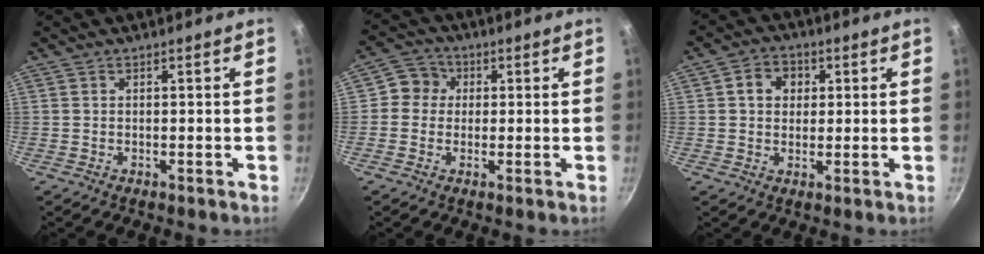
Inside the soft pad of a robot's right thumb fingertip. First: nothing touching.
{"total": 5.1, "force": [0.6, 4.9, 1.5], "torque": [0.007, 0.010, -0.006]}
{"total": 5.9, "force": [1.5, 4.9, 2.9], "torque": [-0.023, 0.005, 0.016]}